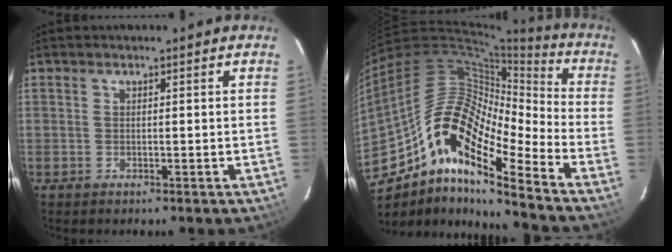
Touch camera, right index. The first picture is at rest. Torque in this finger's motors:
{"motor_torque": [0.55, -0.48, 0.73, 0.14]}